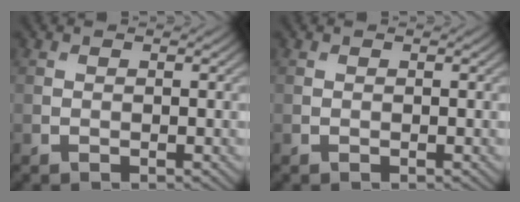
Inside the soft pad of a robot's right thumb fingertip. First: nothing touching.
{"total": 0.0}